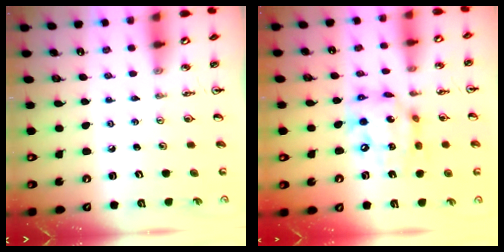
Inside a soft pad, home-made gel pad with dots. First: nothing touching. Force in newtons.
{"total": 13.7, "press": 13.6, "slide": 1.0}